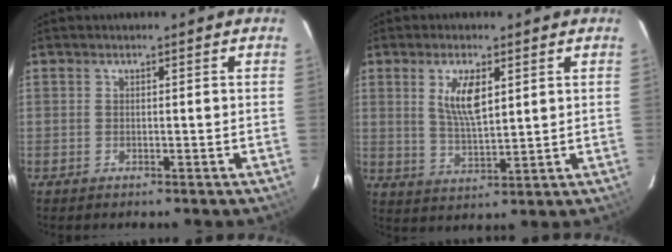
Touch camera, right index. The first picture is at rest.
{"total": 7.1, "force": [2.6, 2.6, 6.1], "torque": [-0.110, -0.003, 0.056]}